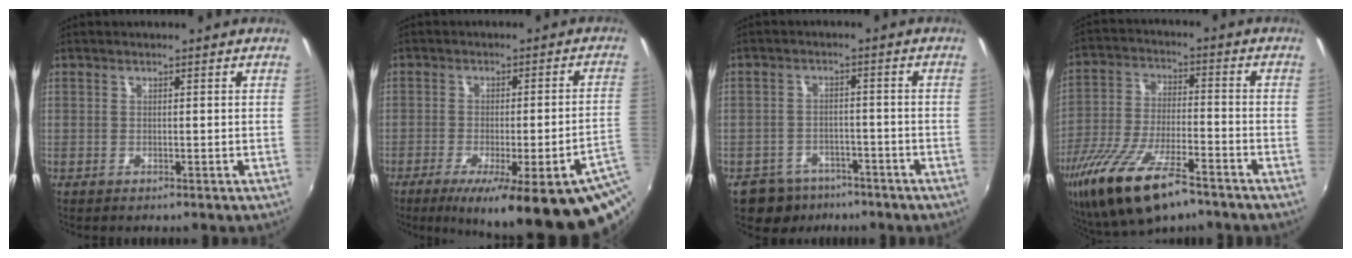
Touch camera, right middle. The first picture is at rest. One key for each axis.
{"total": 22.3, "fx": -12.1, "fy": 3.3, "fz": 18.4, "tx": -0.256, "ty": -0.054, "tz": -0.146}
{"total": 8.7, "fx": -6.3, "fy": 5.6, "fz": 2.5, "tx": -0.071, "ty": 0.012, "tz": -0.085}
{"total": 19.0, "fx": -12.4, "fy": 6.2, "fz": 13.0, "tx": -0.265, "ty": -0.047, "tz": -0.222}